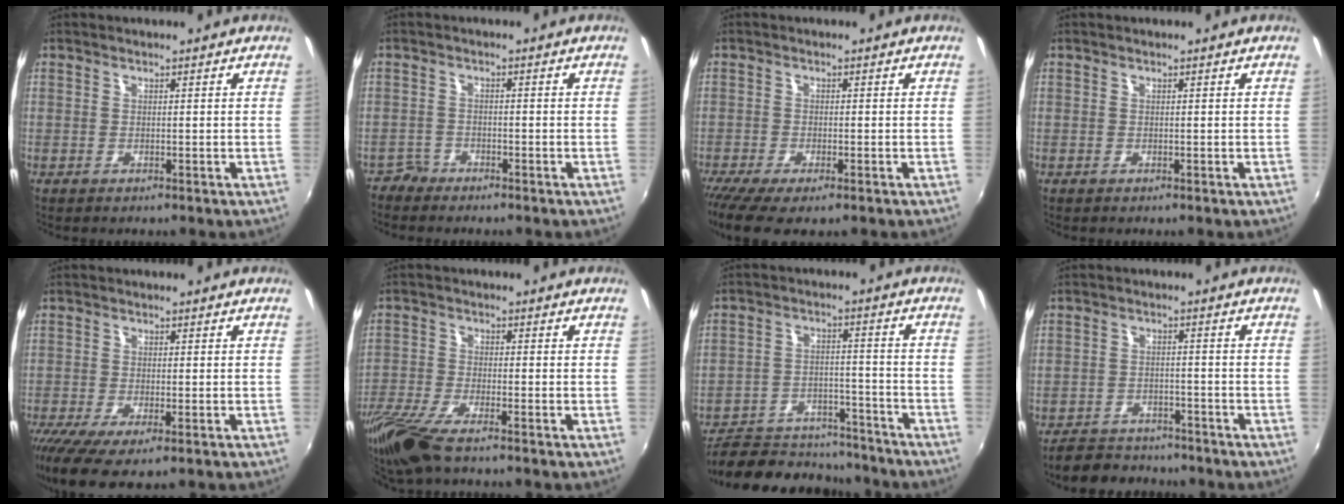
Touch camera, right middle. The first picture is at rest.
{"total": 2.5, "force": [-2.2, 1.1, -0.4], "torque": [0.003, 0.003, -0.048]}
{"total": 6.8, "force": [-4.8, 1.6, 4.5], "torque": [-0.108, -0.035, -0.084]}
{"total": 0.0}
{"total": 7.9, "force": [-4.5, 2.1, 6.1], "torque": [-0.135, -0.040, -0.077]}
{"total": 10.3, "force": [-8.0, 1.8, 6.2], "torque": [-0.154, -0.038, -0.156]}
{"total": 17.4, "force": [-15.2, 6.4, 5.5], "torque": [-0.122, 0.013, -0.212]}
{"total": 8.2, "force": [-7.2, 3.5, 1.8], "torque": [-0.058, 0.008, -0.108]}